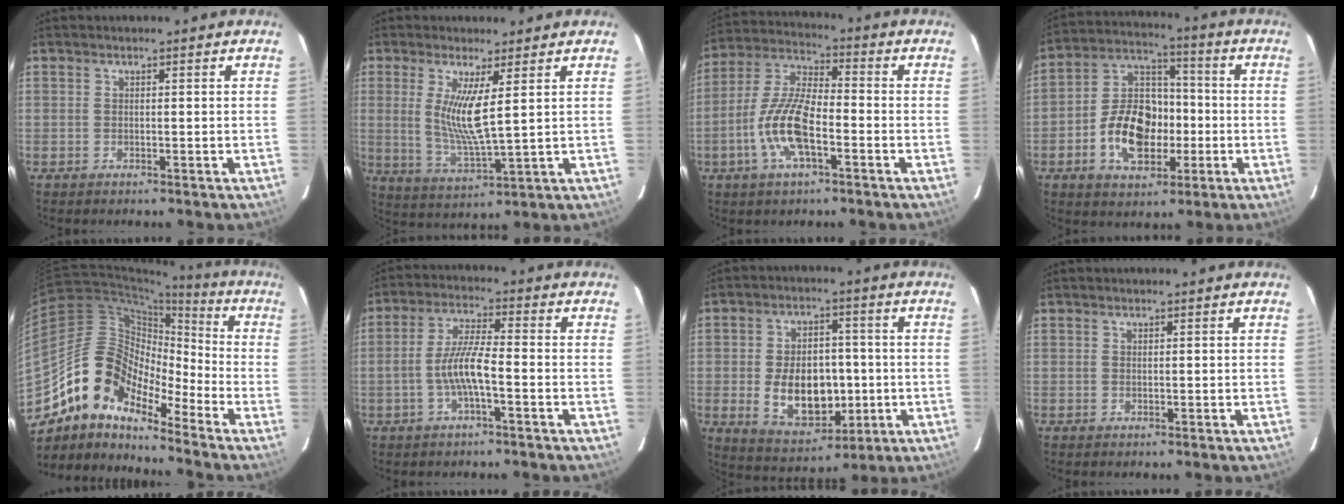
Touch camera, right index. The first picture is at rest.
{"total": 8.6, "force": [2.4, 0.8, 8.2], "torque": [-0.162, -0.021, 0.050]}
{"total": 12.5, "force": [-4.3, 4.5, 10.8], "torque": [-0.231, 0.001, -0.085]}
{"total": 14.0, "force": [-4.0, 9.3, 9.7], "torque": [-0.196, 0.026, -0.062]}
{"total": 13.0, "force": [-9.6, 5.9, 6.5], "torque": [-0.104, 0.021, -0.200]}
{"total": 6.9, "force": [-2.2, 0.9, 6.5], "torque": [-0.133, 0.006, -0.041]}
{"total": 12.7, "force": [-1.7, 8.3, 9.5], "torque": [-0.185, 0.000, -0.005]}
{"total": 0.0}